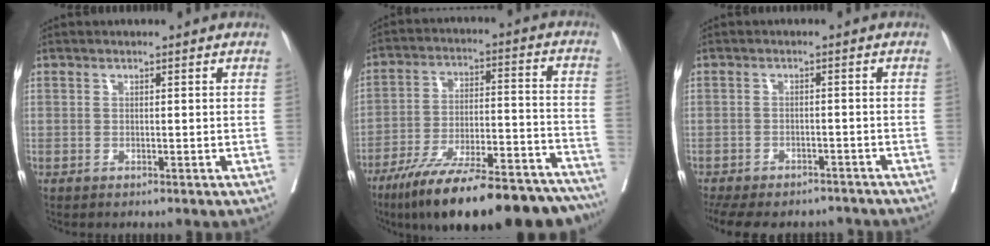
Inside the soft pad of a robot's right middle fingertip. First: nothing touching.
{"total": 26.9, "force": [-22.1, 5.0, 14.6], "torque": [-0.171, 0.004, -0.325]}
{"total": 14.3, "force": [-12.1, 5.6, 5.0], "torque": [-0.123, -0.002, -0.157]}